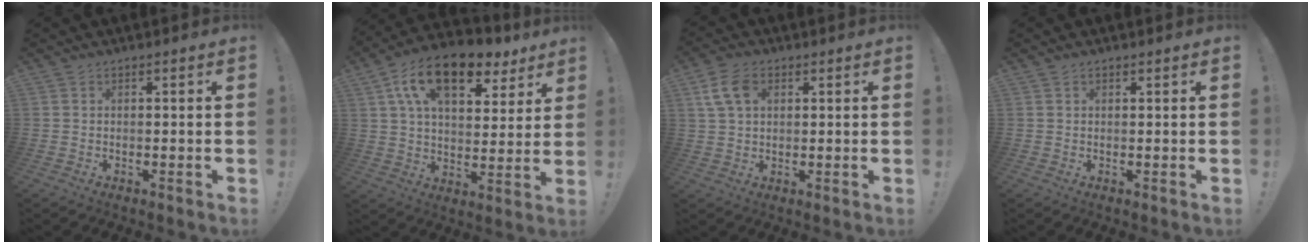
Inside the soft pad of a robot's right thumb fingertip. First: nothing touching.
{"total": 18.0, "force": [9.9, 8.9, 12.0], "torque": [-0.204, -0.044, 0.173]}
{"total": 8.7, "force": [3.0, 5.8, 5.7], "torque": [-0.118, 0.004, 0.061]}
{"total": 0.6, "force": [0.5, 0.3, 0.2], "torque": [-0.003, 0.000, 0.010]}